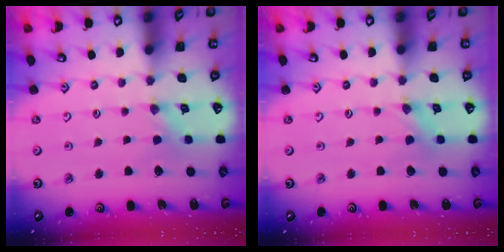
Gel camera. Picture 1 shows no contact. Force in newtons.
{"total": 0.0}